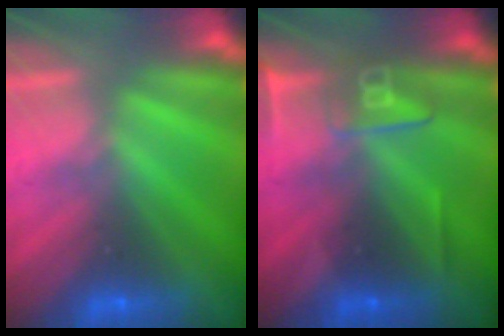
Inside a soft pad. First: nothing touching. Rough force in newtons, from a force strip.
{"total": 2.5}